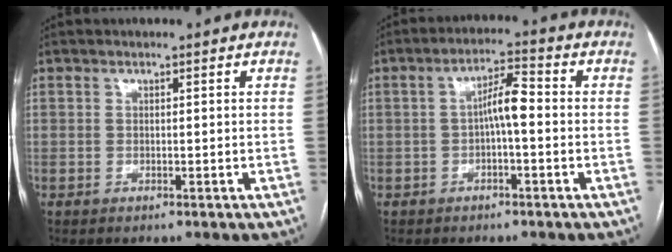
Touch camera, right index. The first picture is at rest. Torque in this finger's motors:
{"motor_torque": [0.92, -0.07, 0.36, 0.09]}